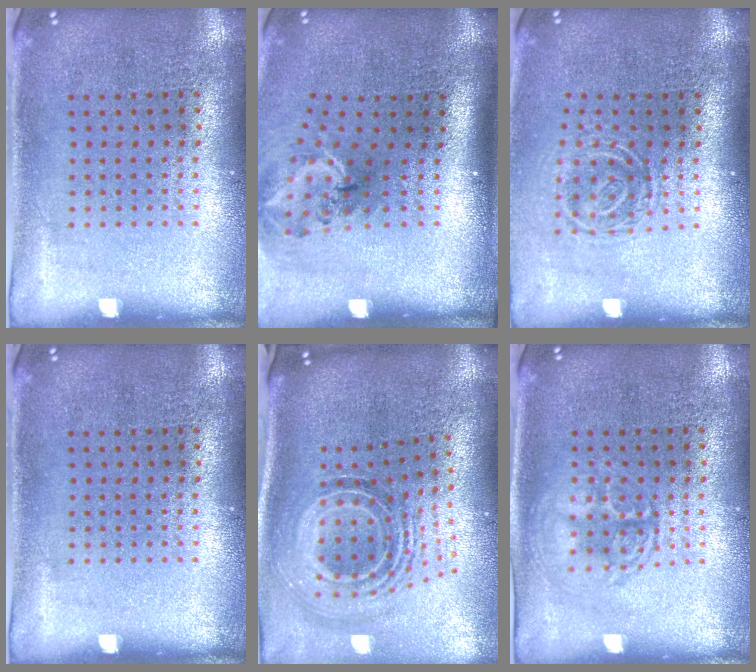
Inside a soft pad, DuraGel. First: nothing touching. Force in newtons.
{"total": 1.9, "press": 1.3, "slide": 1.4}
{"total": 1.6, "press": 1.1, "slide": 1.2}
{"total": 0.0}
{"total": 2.0, "press": 1.5, "slide": 1.3}
{"total": 1.3, "press": 1.3, "slide": 0.2}